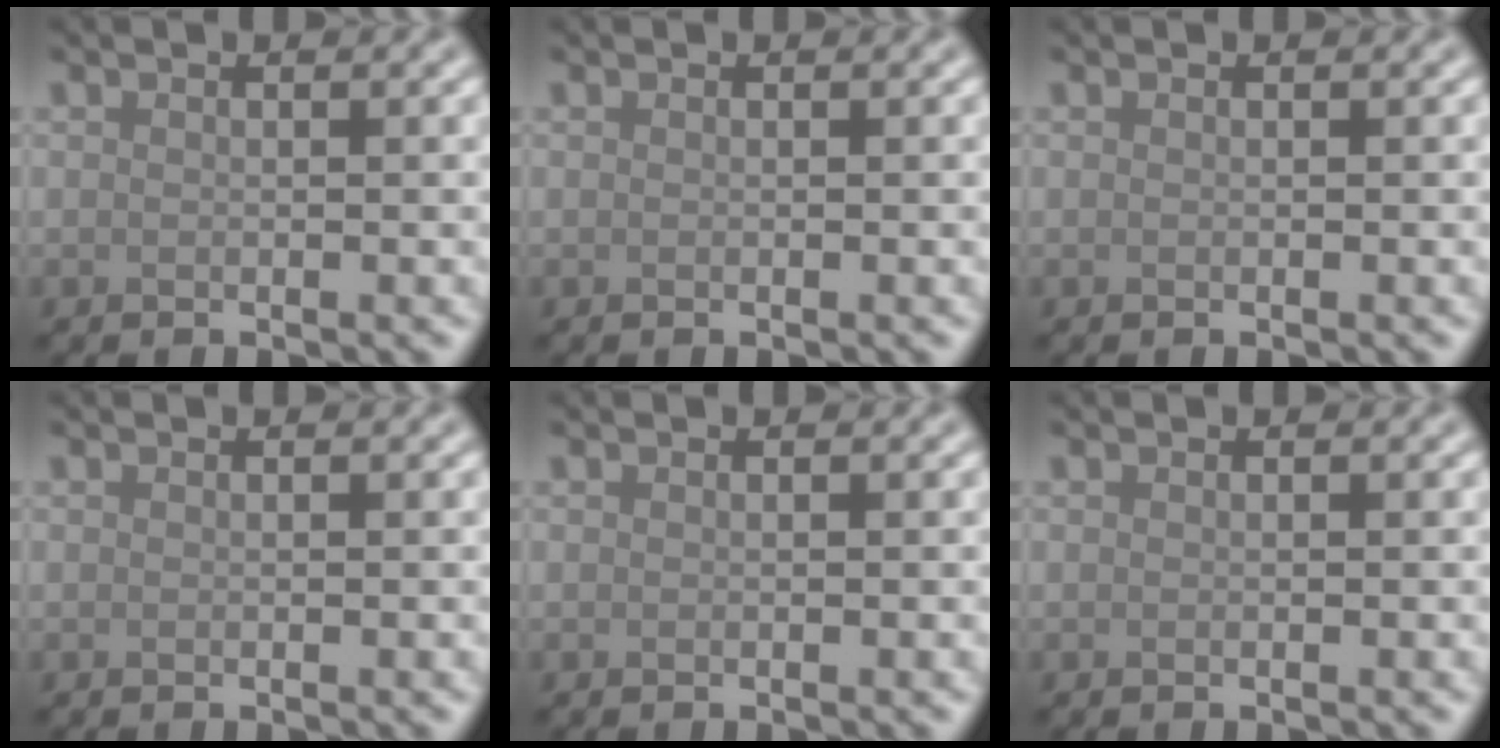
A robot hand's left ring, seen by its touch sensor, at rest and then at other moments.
{"total": 0.0}
{"total": 0.0}
{"total": 0.0}
{"total": 0.0}
{"total": 0.0}